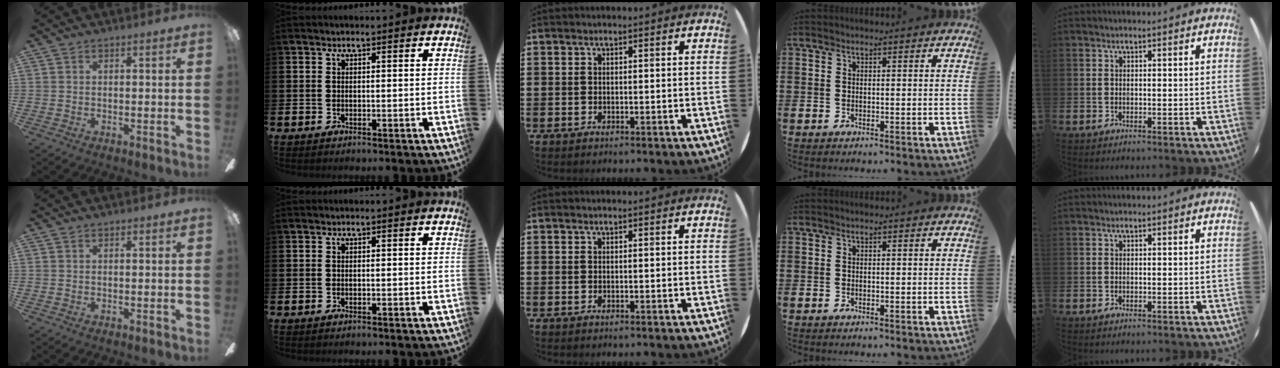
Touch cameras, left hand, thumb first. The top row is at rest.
{}